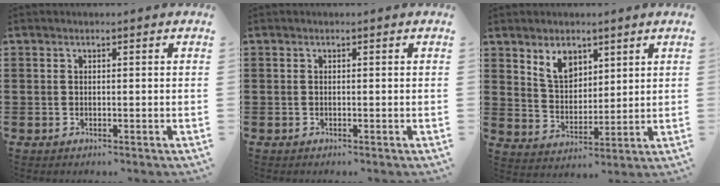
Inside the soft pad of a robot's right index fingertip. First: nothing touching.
{"total": 0.0}
{"total": 5.8, "force": [3.8, 3.6, 2.6], "torque": [-0.059, 0.003, 0.068]}